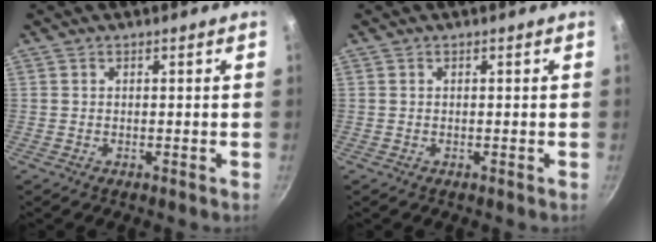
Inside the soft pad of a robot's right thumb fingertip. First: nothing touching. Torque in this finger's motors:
{"motor_torque": [-0.03, -0.03, 0.14, -0.08, 0.03]}